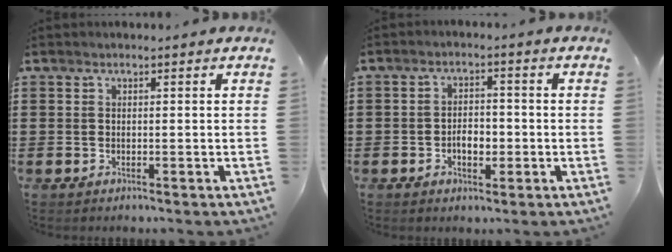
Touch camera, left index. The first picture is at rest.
{"total": 3.5, "force": [-1.0, 2.0, 2.7], "torque": [-0.045, 0.000, -0.022]}